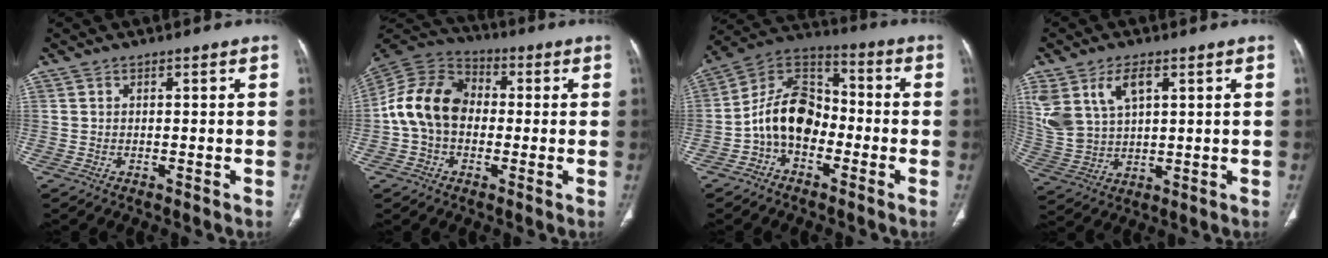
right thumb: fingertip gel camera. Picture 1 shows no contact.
{"total": 14.0, "force": [-0.5, 10.5, 9.2], "torque": [-0.163, 0.036, -0.020]}
{"total": 12.5, "force": [-3.3, 8.6, 8.4], "torque": [-0.131, 0.054, -0.075]}
{"total": 12.0, "force": [5.1, 7.0, 8.2], "torque": [-0.175, -0.010, 0.117]}